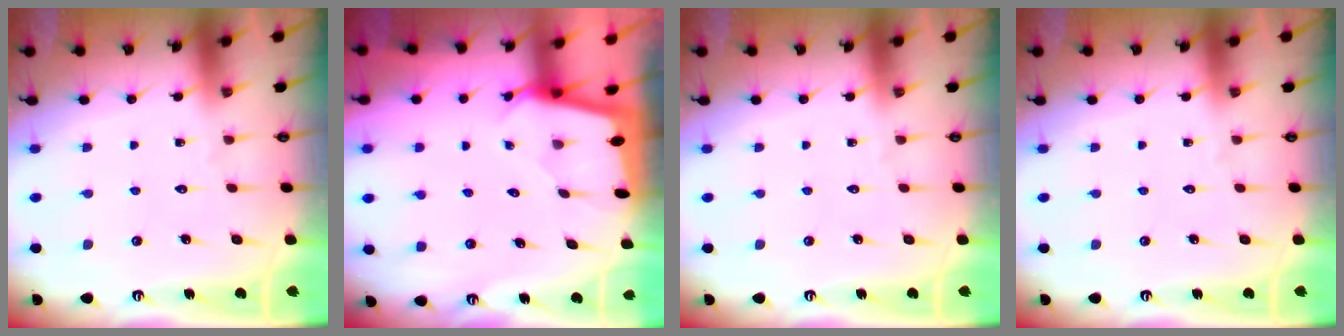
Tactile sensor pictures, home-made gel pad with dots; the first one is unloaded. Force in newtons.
{"total": 1.6, "press": 1.6, "slide": 0.2}
{"total": 0.0}
{"total": 0.0}